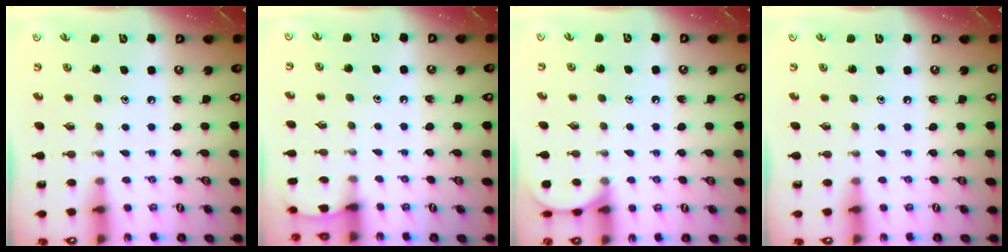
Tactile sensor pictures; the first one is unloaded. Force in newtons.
{"total": 2.2, "press": 2.2, "slide": 0.2}
{"total": 3.9, "press": 3.8, "slide": 0.5}
{"total": 0.0}